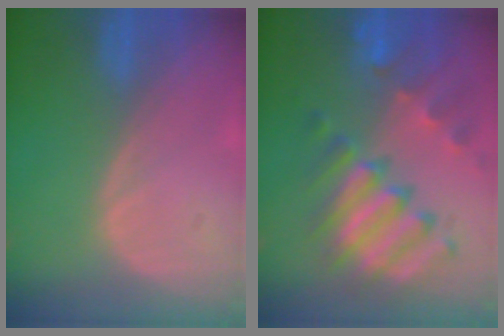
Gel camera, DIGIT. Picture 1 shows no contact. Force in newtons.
{"total": 11.3, "press": 9.7, "slide": 5.7}